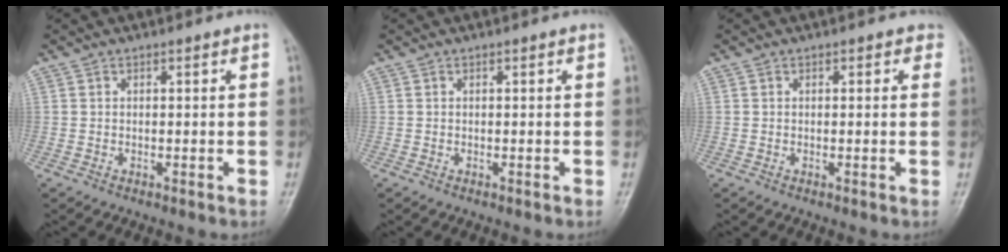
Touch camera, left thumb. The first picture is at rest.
{"total": 0.0}
{"total": 1.7, "force": [0.8, 1.2, 0.9], "torque": [0.011, 0.002, 0.002]}